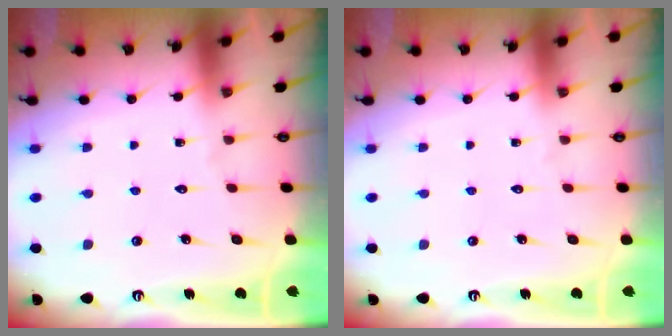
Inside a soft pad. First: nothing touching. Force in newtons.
{"total": 0.0}